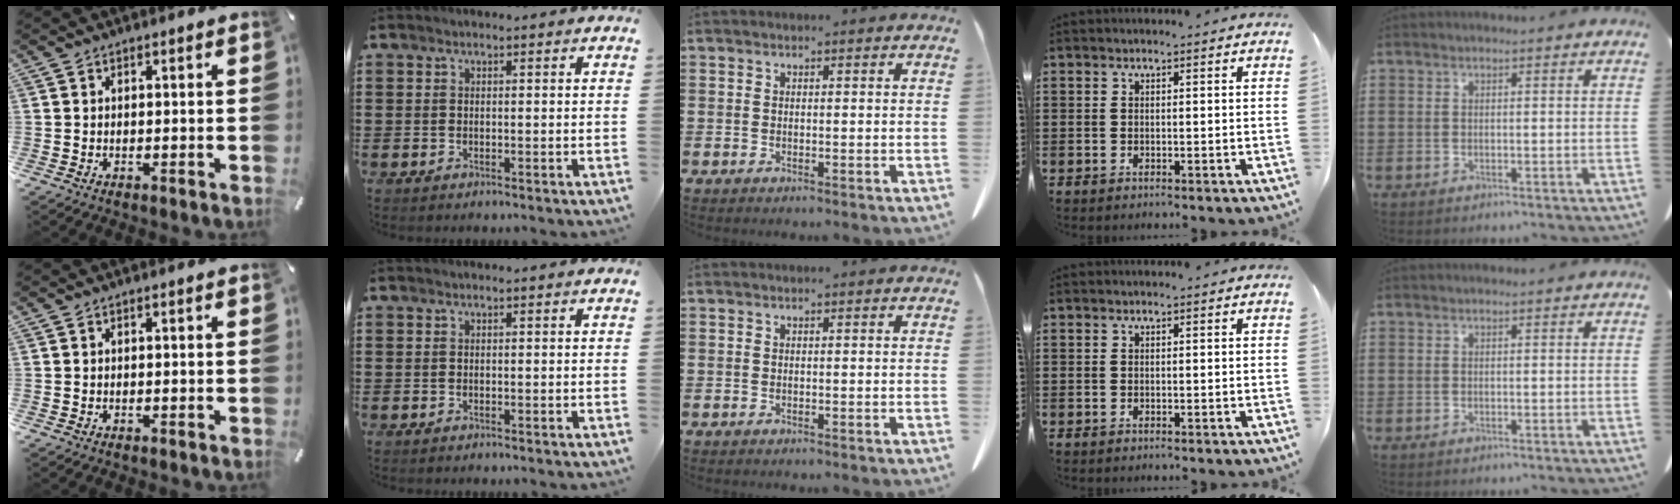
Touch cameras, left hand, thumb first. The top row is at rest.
{}